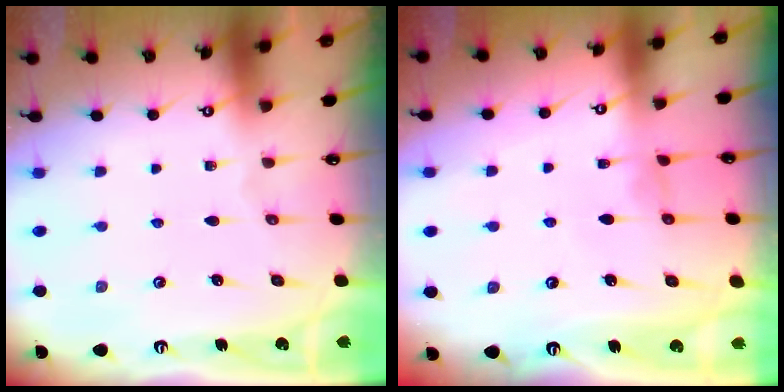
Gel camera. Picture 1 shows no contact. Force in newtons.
{"total": 0.8, "press": 0.8, "slide": 0.3}